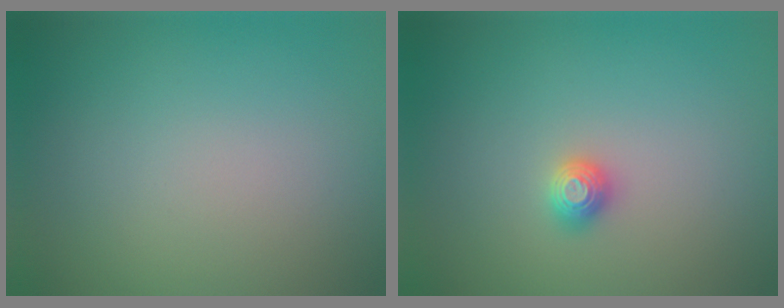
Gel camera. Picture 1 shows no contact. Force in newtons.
{"total": 1.2, "press": 1.2, "slide": 0.2}